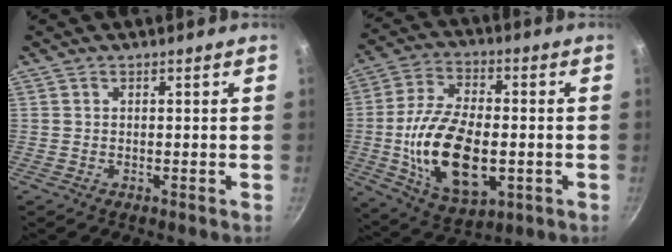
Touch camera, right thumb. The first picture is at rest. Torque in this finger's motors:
{"motor_torque": [-0.14, 1.42, 1.46, 0.52, 0.23]}